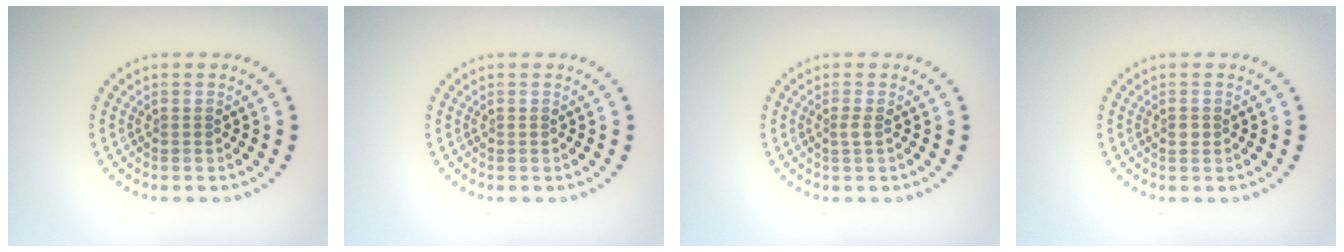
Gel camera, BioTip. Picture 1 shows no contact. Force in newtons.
{"total": 0.0}
{"total": 0.8, "press": 0.5, "slide": 0.6}
{"total": 0.9, "press": 0.9, "slide": 0.3}